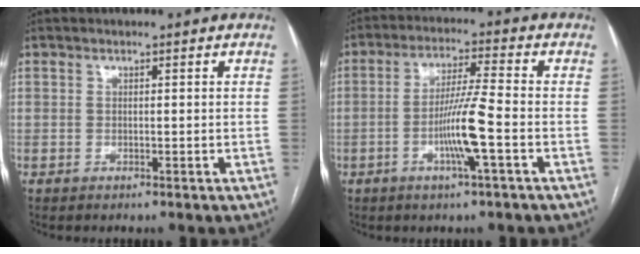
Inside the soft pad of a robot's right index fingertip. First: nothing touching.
{"total": 8.4, "force": [-2.6, -0.6, 8.0], "torque": [-0.154, -0.003, -0.049]}